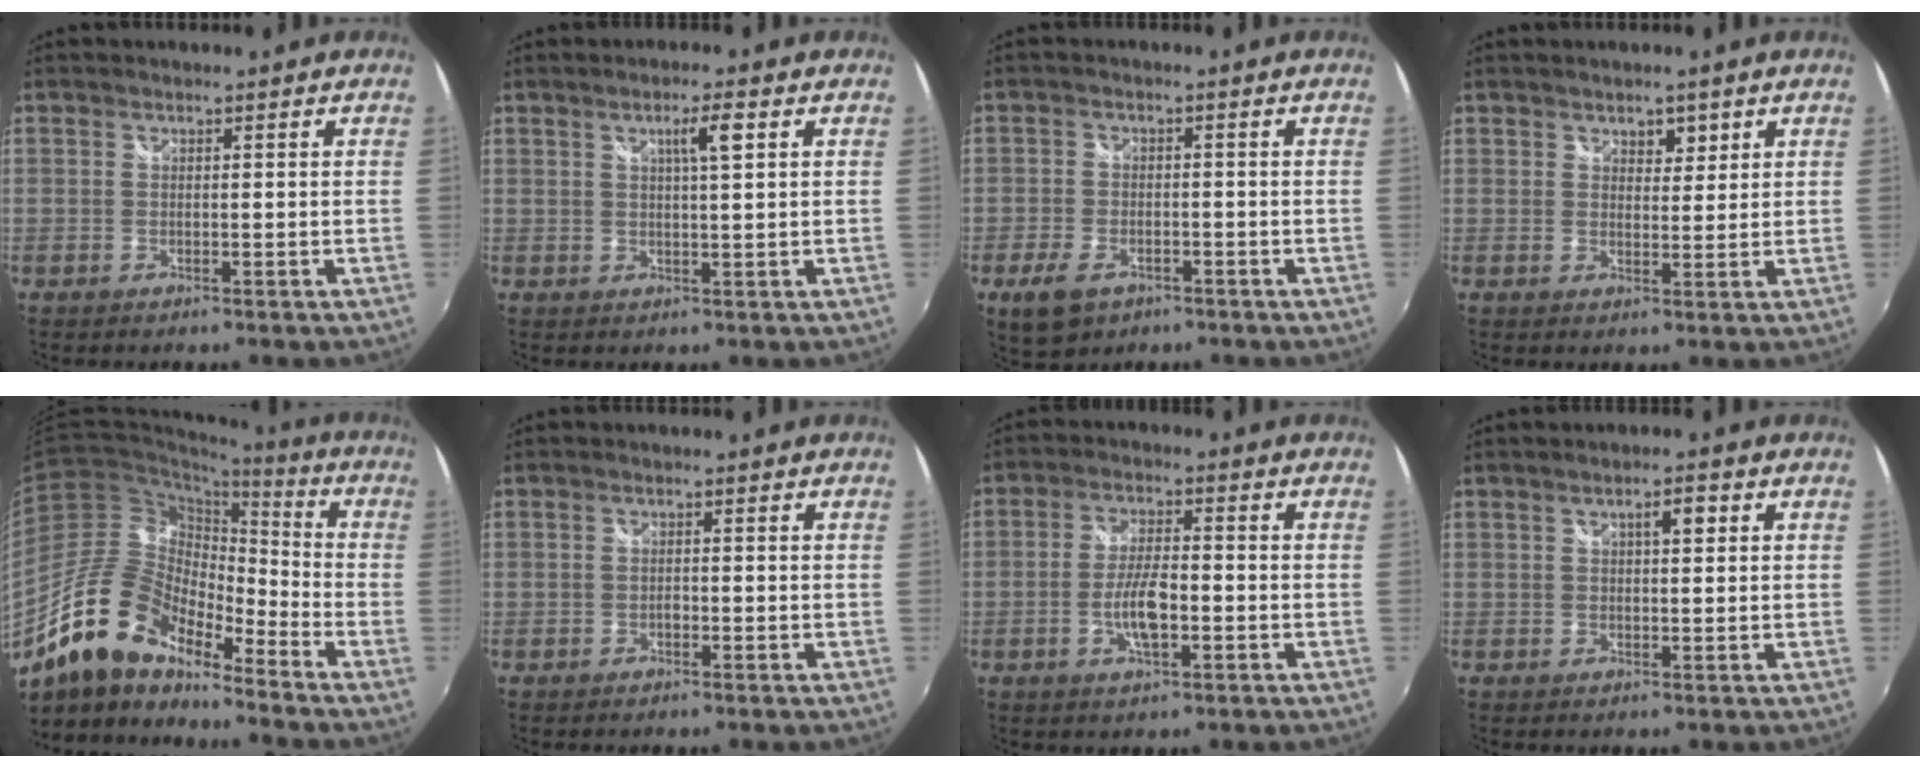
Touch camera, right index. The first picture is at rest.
{"total": 3.7, "force": [1.5, 0.2, 3.4], "torque": [-0.059, 0.004, 0.024]}
{"total": 7.2, "force": [-4.1, 4.3, 4.1], "torque": [-0.104, -0.014, -0.071]}
{"total": 2.8, "force": [1.7, 1.8, 1.2], "torque": [-0.011, 0.004, 0.027]}
{"total": 16.0, "force": [-12.4, 5.7, 8.3], "torque": [-0.157, 0.002, -0.247]}
{"total": 0.8, "force": [-0.5, 0.5, 0.4], "torque": [-0.008, 0.000, -0.010]}
{"total": 6.8, "force": [-2.1, 2.4, 6.0], "torque": [-0.119, 0.000, -0.038]}
{"total": 2.8, "force": [1.1, 1.0, 2.5], "torque": [-0.038, 0.008, 0.015]}